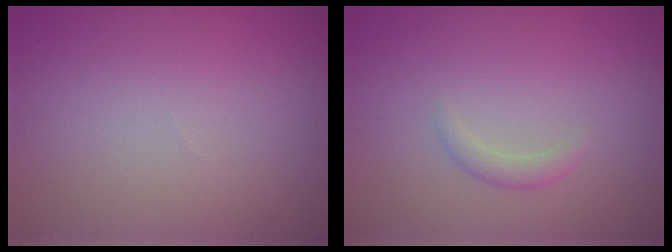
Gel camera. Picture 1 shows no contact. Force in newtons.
{"total": 1.1, "press": 1.1, "slide": 0.1}